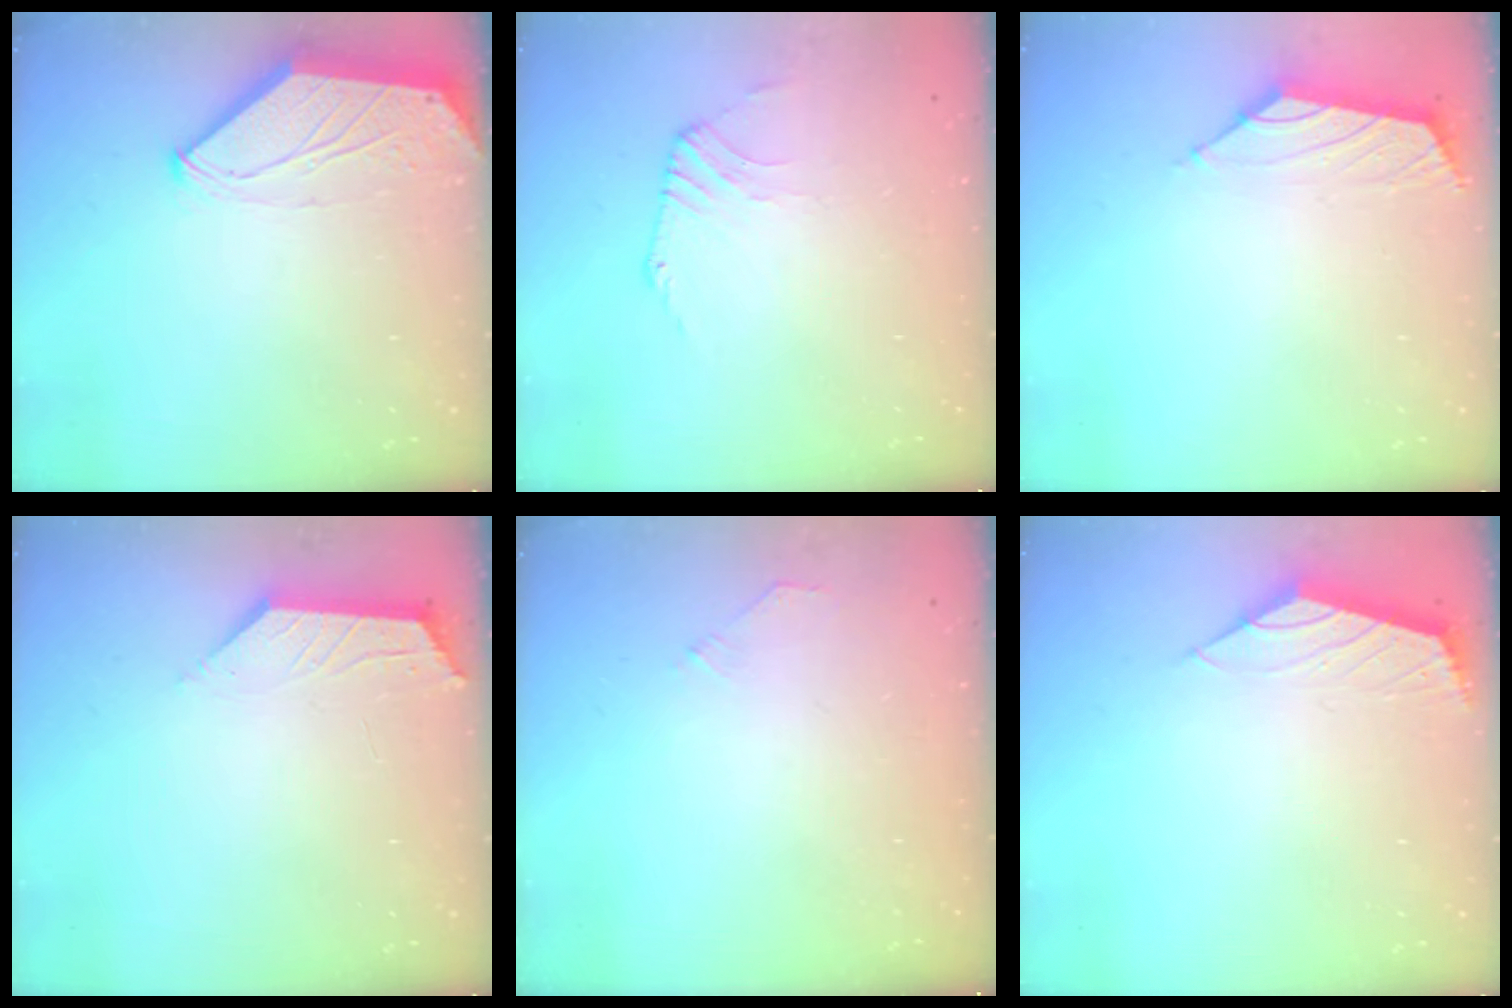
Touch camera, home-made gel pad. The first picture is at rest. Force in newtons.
{"total": 2.4, "press": 2.4, "slide": 0.5}
{"total": 1.6, "press": 1.4, "slide": 0.6}
{"total": 1.9, "press": 1.9, "slide": 0.4}
{"total": 2.4, "press": 2.4, "slide": 0.5}
{"total": 2.3, "press": 2.2, "slide": 0.6}